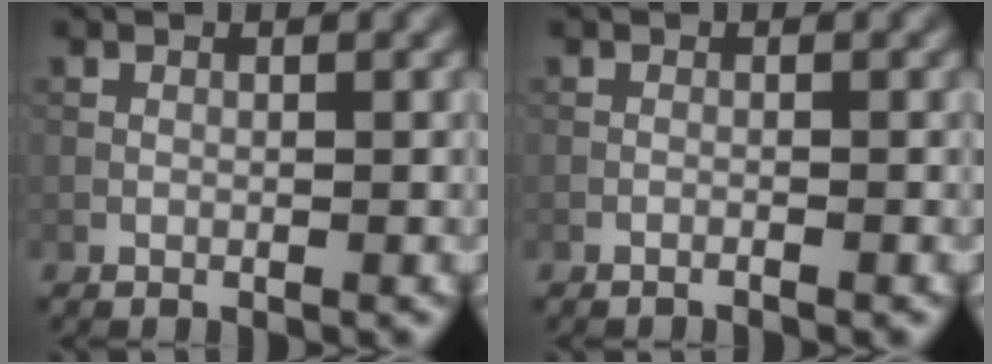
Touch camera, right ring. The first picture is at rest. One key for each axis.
{"total": 0.6, "fx": -0.5, "fy": 0.0, "fz": 0.2, "tx": -0.001, "ty": 0.002, "tz": -0.012}